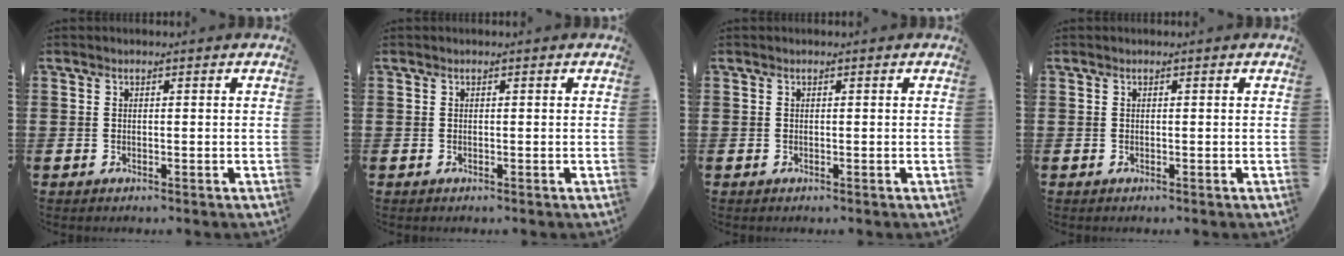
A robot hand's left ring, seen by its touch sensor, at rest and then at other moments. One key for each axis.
{"total": 0.0}
{"total": 0.0}
{"total": 0.0}